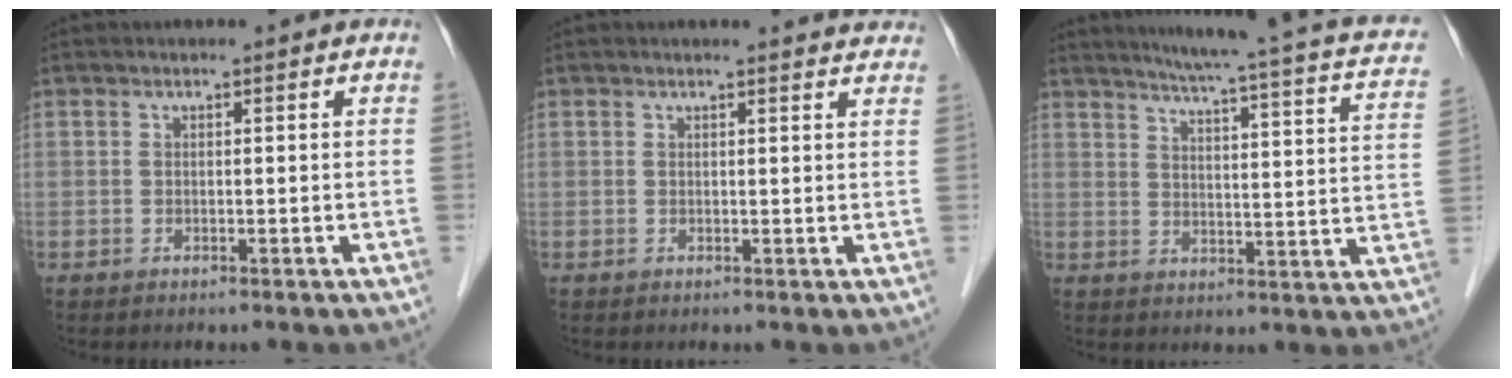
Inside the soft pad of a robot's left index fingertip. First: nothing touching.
{"total": 5.8, "force": [5.6, 0.7, 1.0], "torque": [-0.004, 0.000, 0.041]}
{"total": 18.3, "force": [14.2, 1.5, 11.4], "torque": [-0.162, -0.019, 0.156]}